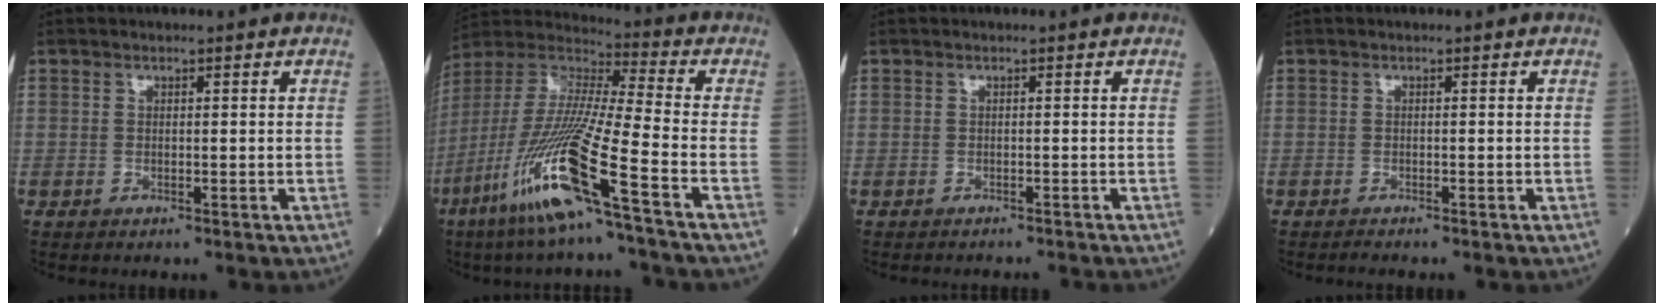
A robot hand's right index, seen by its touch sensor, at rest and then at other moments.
{"total": 18.2, "force": [-8.7, -0.6, 15.9], "torque": [-0.346, -0.037, -0.177]}
{"total": 3.4, "force": [-3.2, 1.2, 0.5], "torque": [-0.003, -0.003, -0.042]}
{"total": 0.7, "force": [-0.7, -0.1, 0.1], "torque": [-0.005, 0.001, -0.012]}